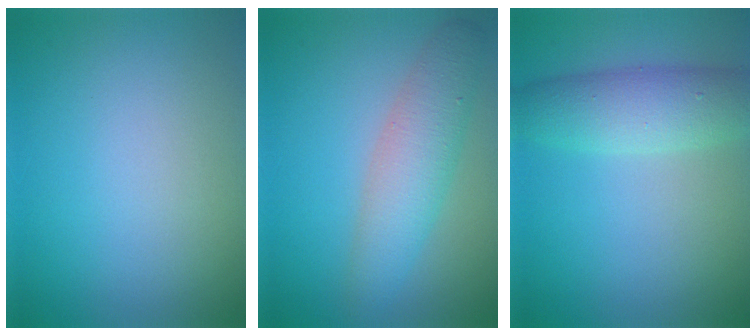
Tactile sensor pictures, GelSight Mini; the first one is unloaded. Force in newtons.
{"total": 4.5, "press": 4.5, "slide": 0.1}
{"total": 4.5, "press": 4.5, "slide": 0.1}